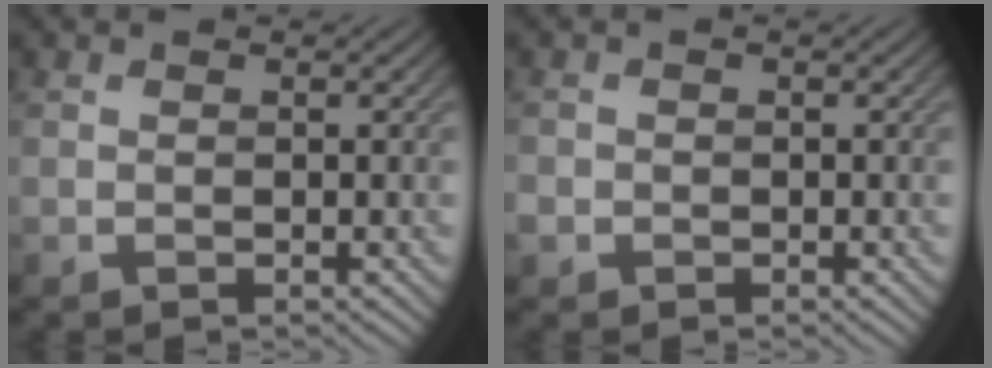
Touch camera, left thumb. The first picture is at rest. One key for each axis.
{"total": 1.4, "fx": -0.6, "fy": 1.3, "fz": 0.2, "tx": -0.002, "ty": -0.007, "tz": -0.014}